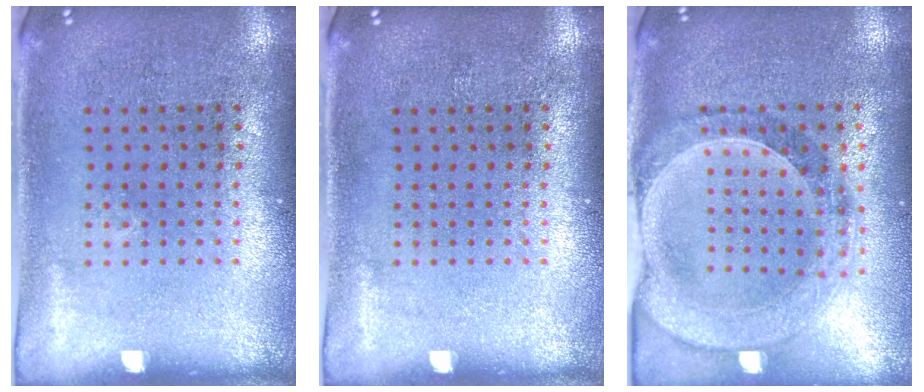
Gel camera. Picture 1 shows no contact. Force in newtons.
{"total": 0.0}
{"total": 1.5, "press": 1.5, "slide": 0.3}